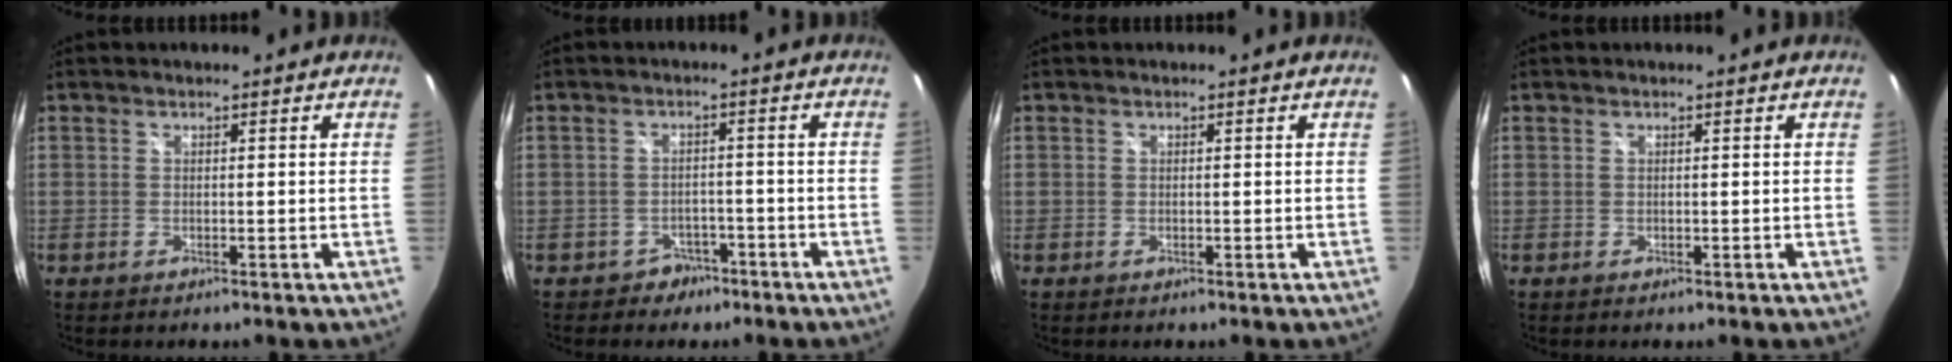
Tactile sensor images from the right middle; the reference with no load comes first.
{"total": 3.9, "force": [-2.7, 2.8, 0.2], "torque": [-0.008, 0.016, -0.037]}
{"total": 0.0}
{"total": 0.0}